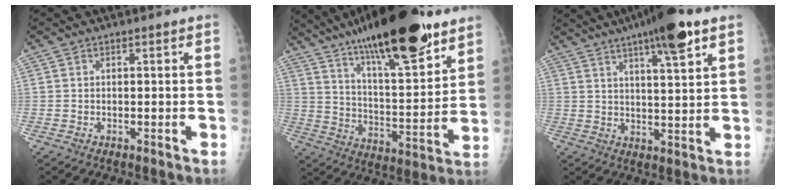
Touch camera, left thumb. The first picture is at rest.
{"total": 25.4, "force": [17.2, 6.5, 17.5], "torque": [-0.260, -0.061, 0.281]}
{"total": 12.4, "force": [7.5, 2.2, 9.6], "torque": [-0.141, -0.025, 0.113]}